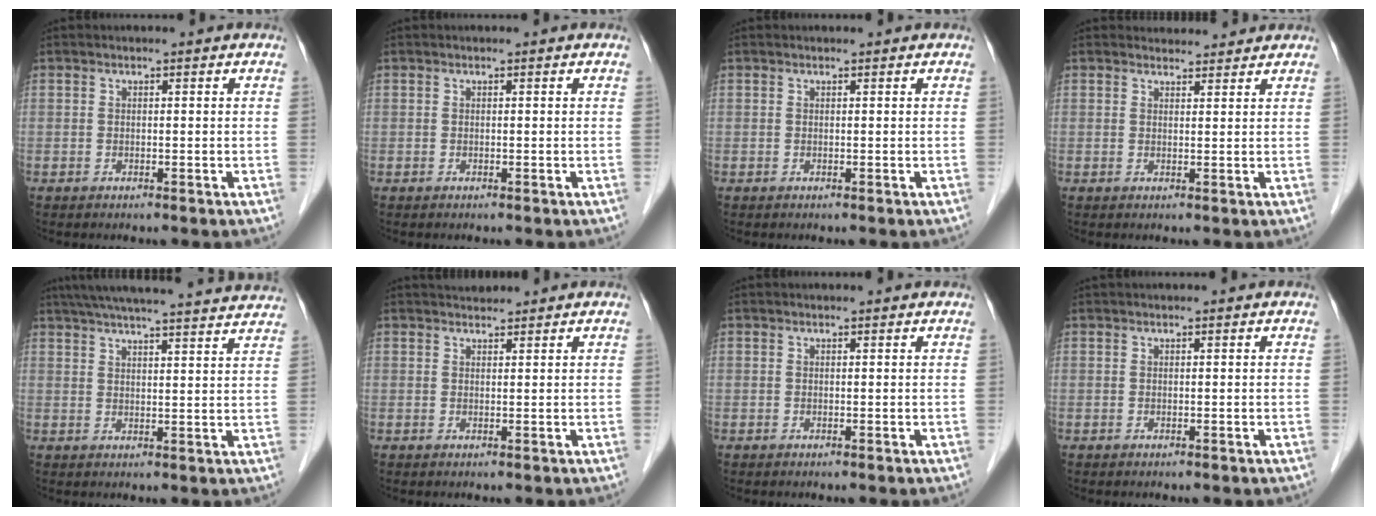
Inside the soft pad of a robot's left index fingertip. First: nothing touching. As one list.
[{"total": 0.0}, {"total": 0.0}, {"total": 3.0, "force": [2.9, 0.8, -0.1], "torque": [-0.006, 0.007, 0.036]}, {"total": 25.1, "force": [23.0, 1.1, 9.8], "torque": [-0.159, 0.007, 0.295]}, {"total": 1.8, "force": [1.8, 0.3, 0.1], "torque": [-0.007, 0.012, 0.032]}, {"total": 1.1, "force": [1.1, 0.1, 0.2], "torque": [-0.008, 0.011, 0.013]}, {"total": 0.0}]